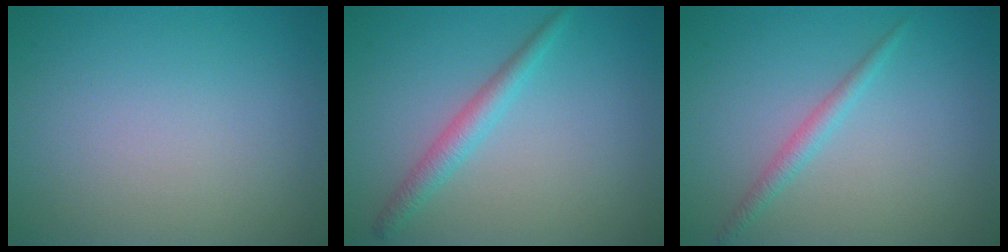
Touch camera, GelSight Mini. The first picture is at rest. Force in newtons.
{"total": 2.2, "press": 2.2, "slide": 0.1}
{"total": 1.5, "press": 1.5, "slide": 0.0}